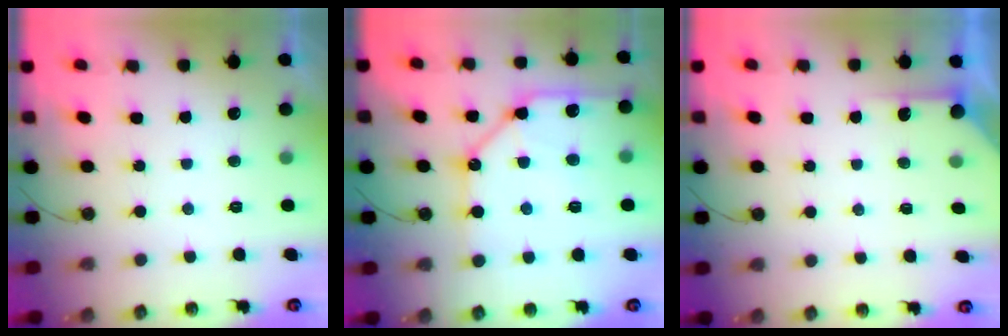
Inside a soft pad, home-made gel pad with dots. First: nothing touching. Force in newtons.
{"total": 15.6, "press": 15.4, "slide": 2.3}
{"total": 3.7, "press": 3.7, "slide": 0.3}